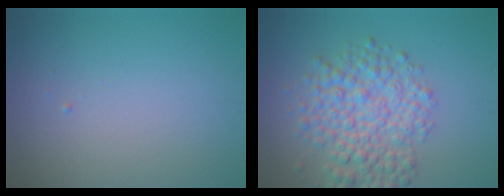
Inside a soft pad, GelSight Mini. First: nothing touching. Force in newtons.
{"total": 5.8, "press": 5.8, "slide": 0.1}